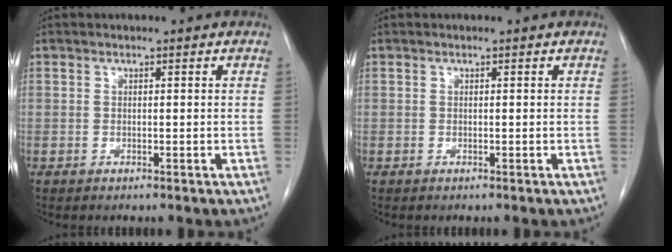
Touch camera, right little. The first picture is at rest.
{"total": 0.0}